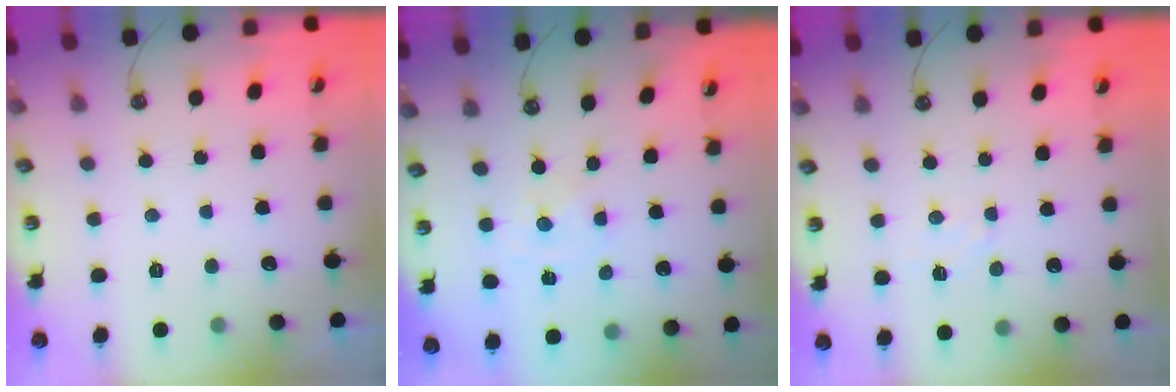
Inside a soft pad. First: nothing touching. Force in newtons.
{"total": 0.0}
{"total": 4.6, "press": 4.5, "slide": 0.6}